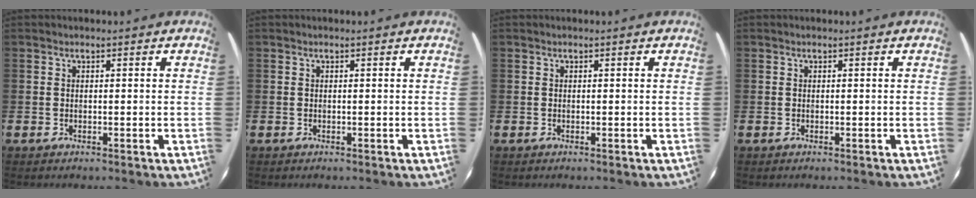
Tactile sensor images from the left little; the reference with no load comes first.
{"total": 0.0}
{"total": 0.0}
{"total": 0.0}